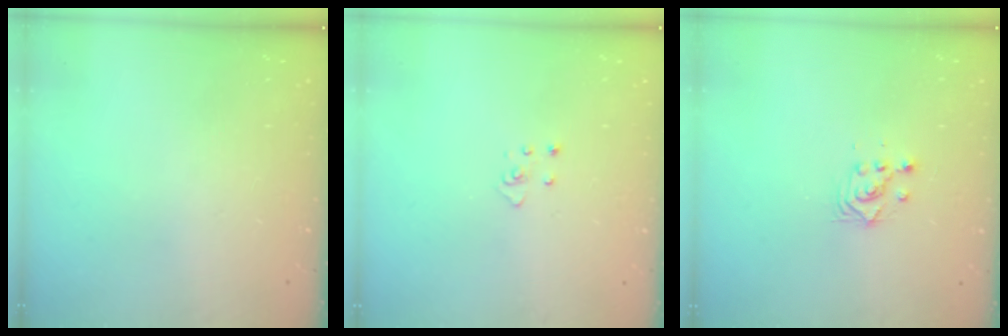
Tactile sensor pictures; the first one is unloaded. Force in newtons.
{"total": 3.2, "press": 3.2, "slide": 0.2}
{"total": 2.8, "press": 2.8, "slide": 0.2}